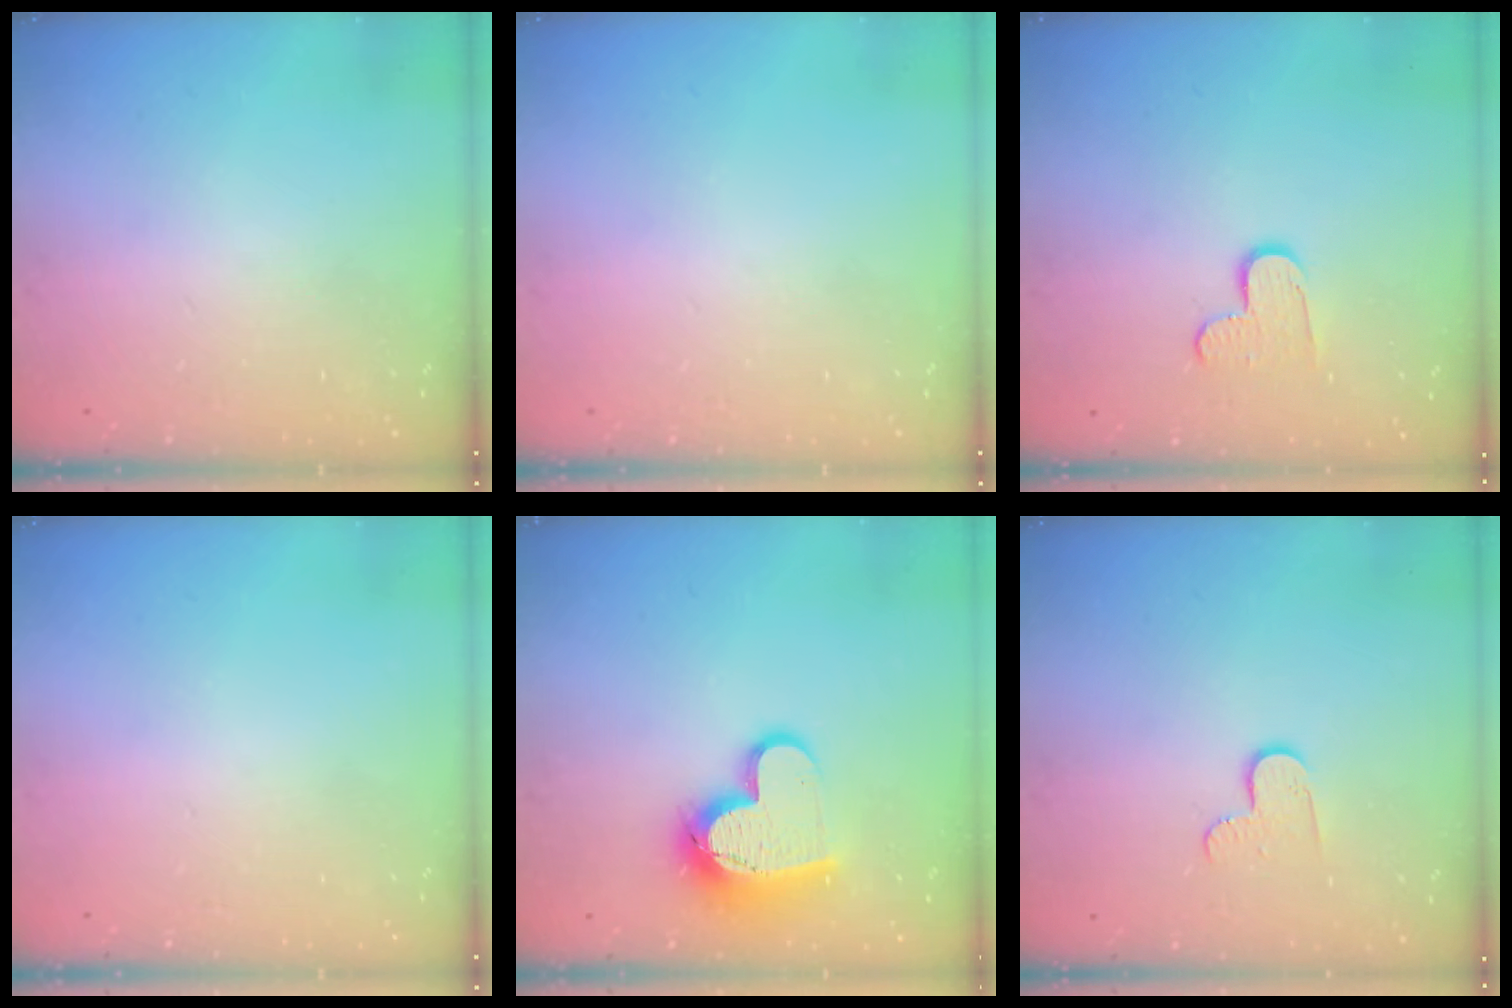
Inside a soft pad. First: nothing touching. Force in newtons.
{"total": 0.0}
{"total": 8.3, "press": 8.3, "slide": 0.6}
{"total": 0.0}
{"total": 15.0, "press": 15.0, "slide": 1.0}
{"total": 6.0, "press": 6.0, "slide": 0.6}